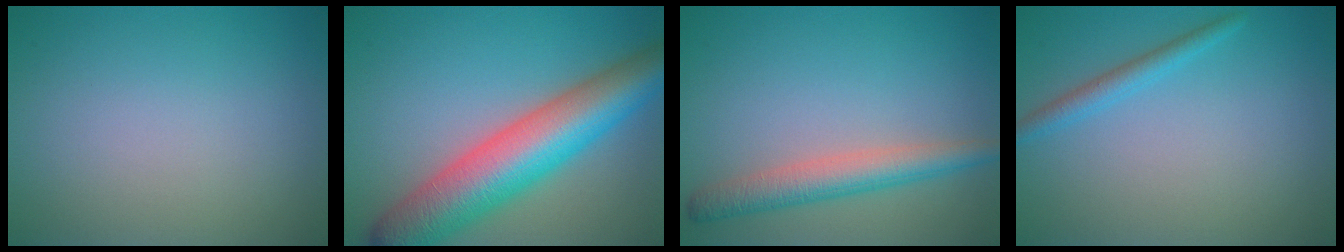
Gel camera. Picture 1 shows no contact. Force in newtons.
{"total": 10.4, "press": 10.4, "slide": 0.3}
{"total": 3.8, "press": 3.8, "slide": 0.3}
{"total": 1.8, "press": 1.8, "slide": 0.1}